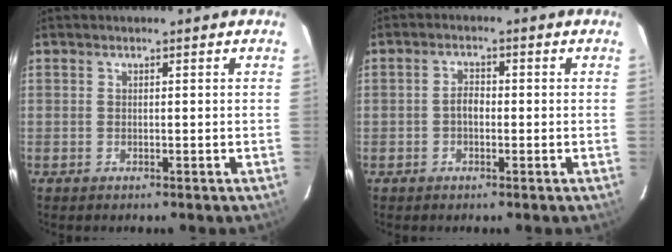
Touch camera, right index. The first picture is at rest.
{"total": 2.3, "force": [-0.5, 1.4, 1.7], "torque": [-0.033, 0.008, -0.011]}